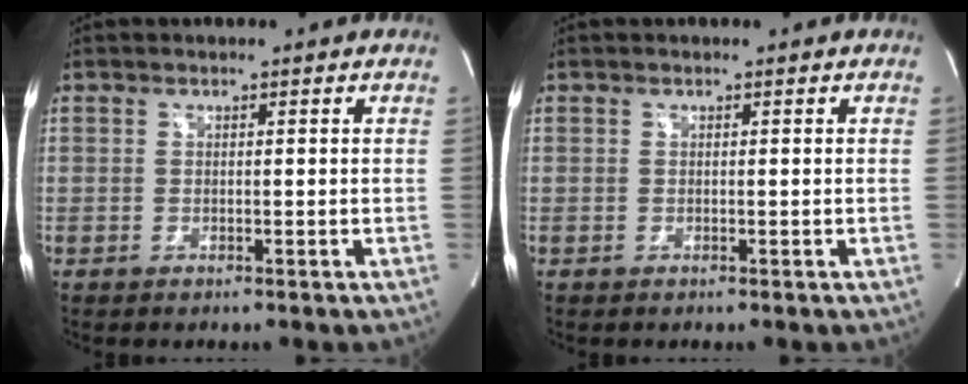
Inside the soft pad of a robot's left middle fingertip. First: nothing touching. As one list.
[{"total": 0.0}]